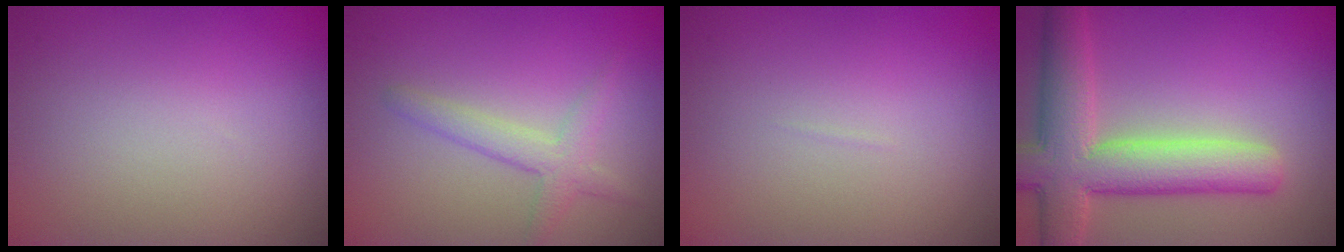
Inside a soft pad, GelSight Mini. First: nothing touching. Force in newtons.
{"total": 2.5, "press": 2.5, "slide": 0.1}
{"total": 0.0}
{"total": 8.4, "press": 8.4, "slide": 0.5}